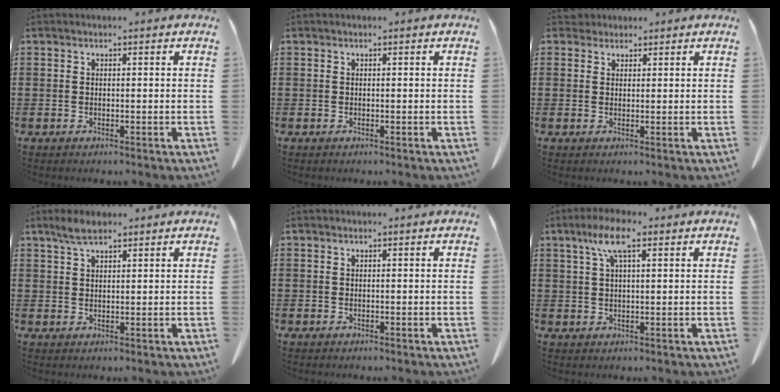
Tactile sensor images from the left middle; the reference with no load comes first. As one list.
[{"total": 0.0}, {"total": 1.6, "force": [1.4, 0.8, 0.0], "torque": [-0.006, 0.004, 0.030]}, {"total": 3.3, "force": [2.4, 0.9, 2.1], "torque": [-0.046, 0.004, 0.043]}, {"total": 0.0}, {"total": 5.5, "force": [2.9, 1.5, 4.5], "torque": [-0.096, 0.010, 0.048]}]